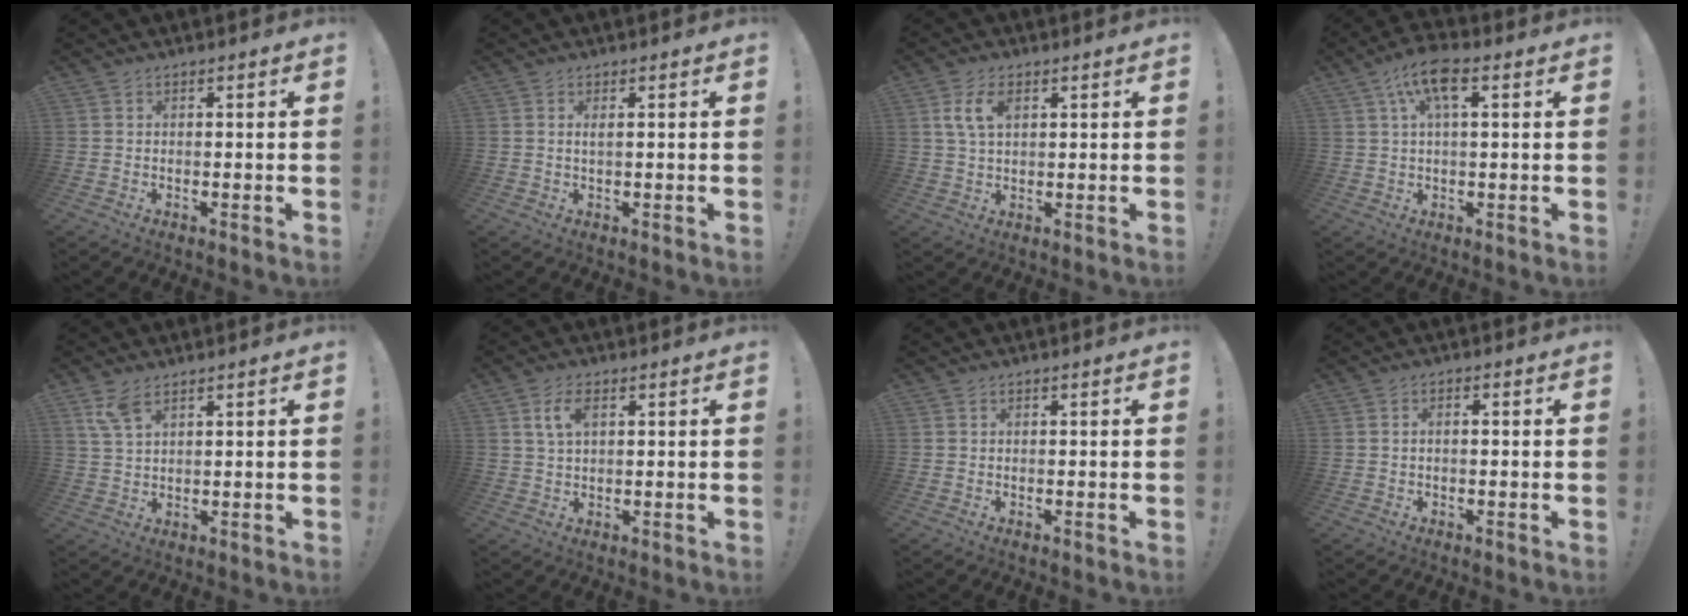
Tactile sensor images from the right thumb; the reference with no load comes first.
{"total": 1.1, "force": [0.6, 0.1, 1.0], "torque": [-0.012, -0.001, 0.007]}
{"total": 6.9, "force": [2.4, 3.9, 5.2], "torque": [-0.100, 0.002, 0.042]}
{"total": 9.8, "force": [4.0, 3.6, 8.2], "torque": [-0.140, -0.003, 0.071]}
{"total": 5.8, "force": [3.8, 2.1, 3.9], "torque": [-0.081, -0.011, 0.073]}
{"total": 5.4, "force": [2.0, 2.8, 4.2], "torque": [-0.076, 0.002, 0.034]}
{"total": 0.0}
{"total": 1.4, "force": [-0.6, 0.5, 1.2], "torque": [-0.026, 0.006, -0.009]}